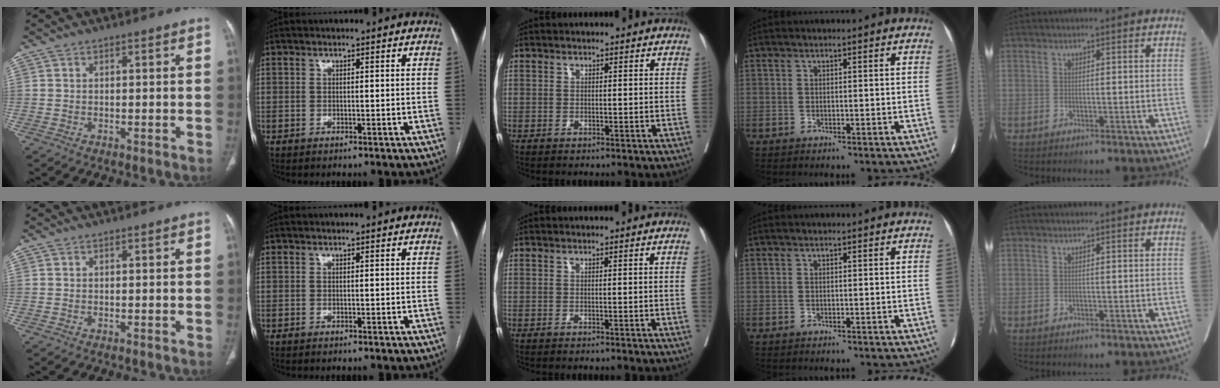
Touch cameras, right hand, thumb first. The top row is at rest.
{"middle": {"total": 1.0, "force": [-0.1, -0.4, 0.9], "torque": [-0.012, 0.000, -0.001]}}